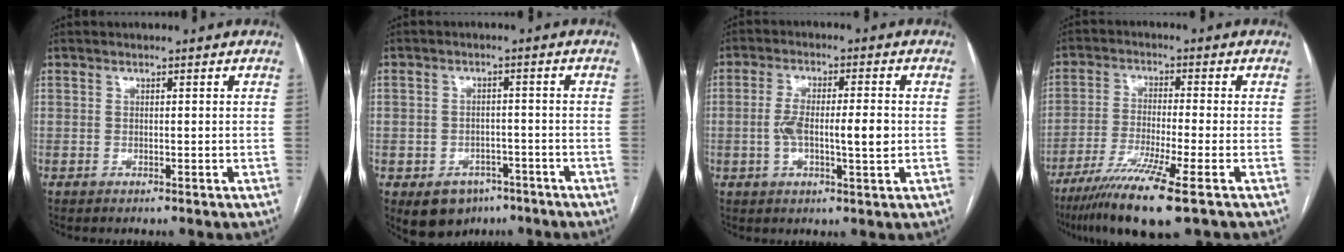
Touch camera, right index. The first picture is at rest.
{"total": 6.9, "force": [-3.9, 5.2, 2.1], "torque": [-0.028, 0.010, -0.047]}
{"total": 8.0, "force": [-0.6, 1.8, 7.7], "torque": [-0.141, 0.008, -0.008]}
{"total": 11.5, "force": [-7.1, -0.5, 9.0], "torque": [-0.173, -0.031, -0.124]}